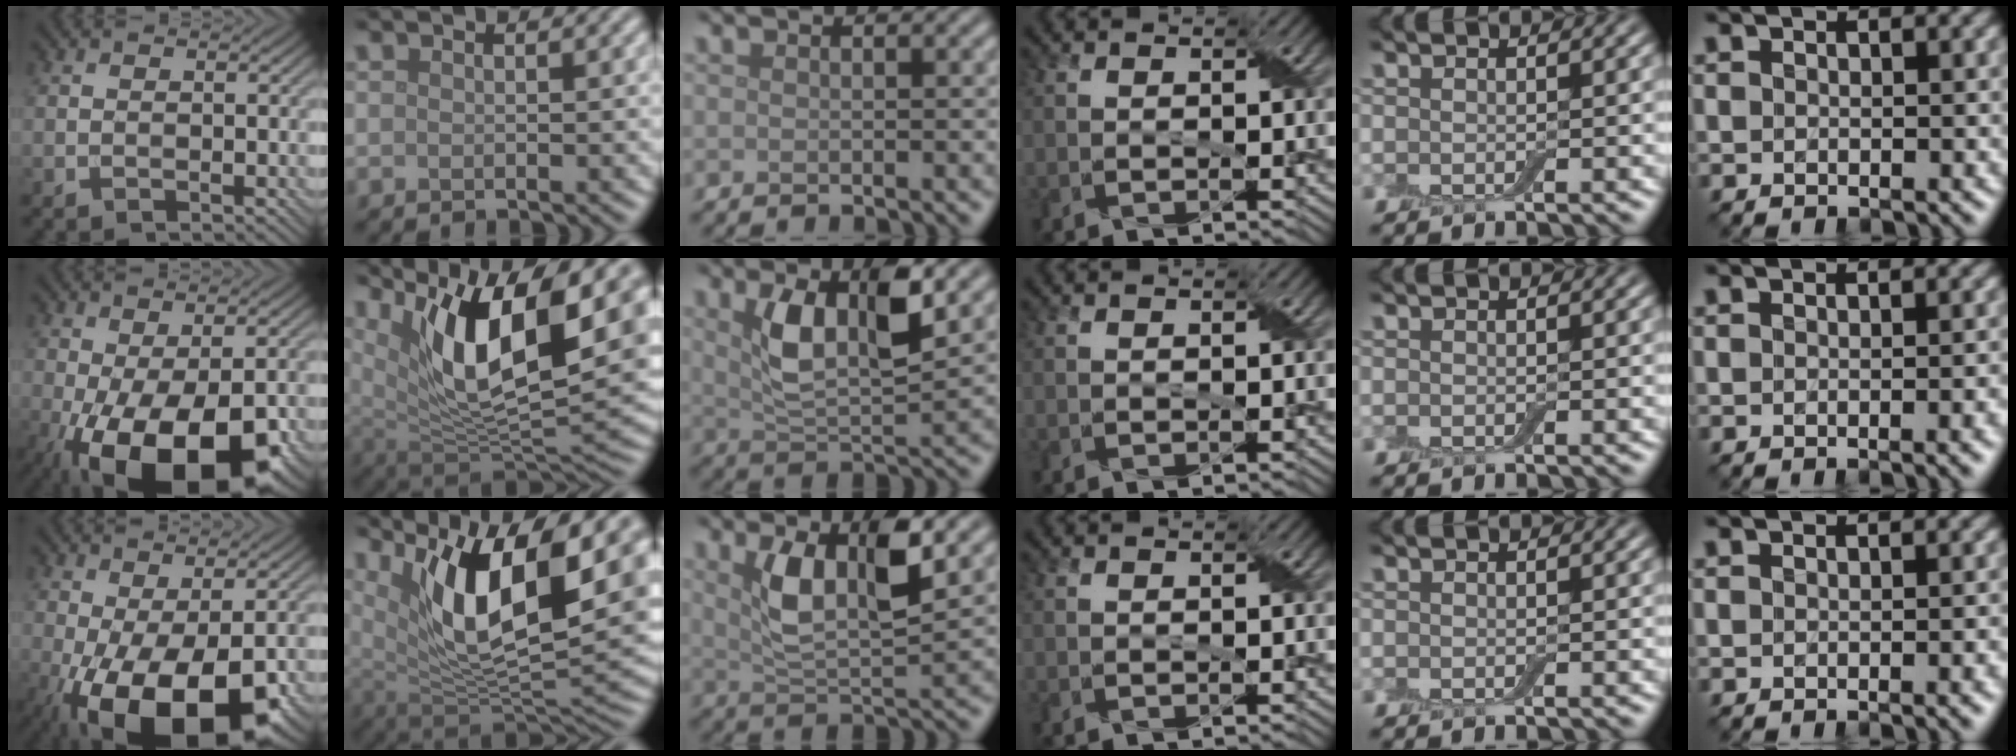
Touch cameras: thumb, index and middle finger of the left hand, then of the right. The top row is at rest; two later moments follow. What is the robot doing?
{"motion": "wrap", "object": "adhesive wrap"}